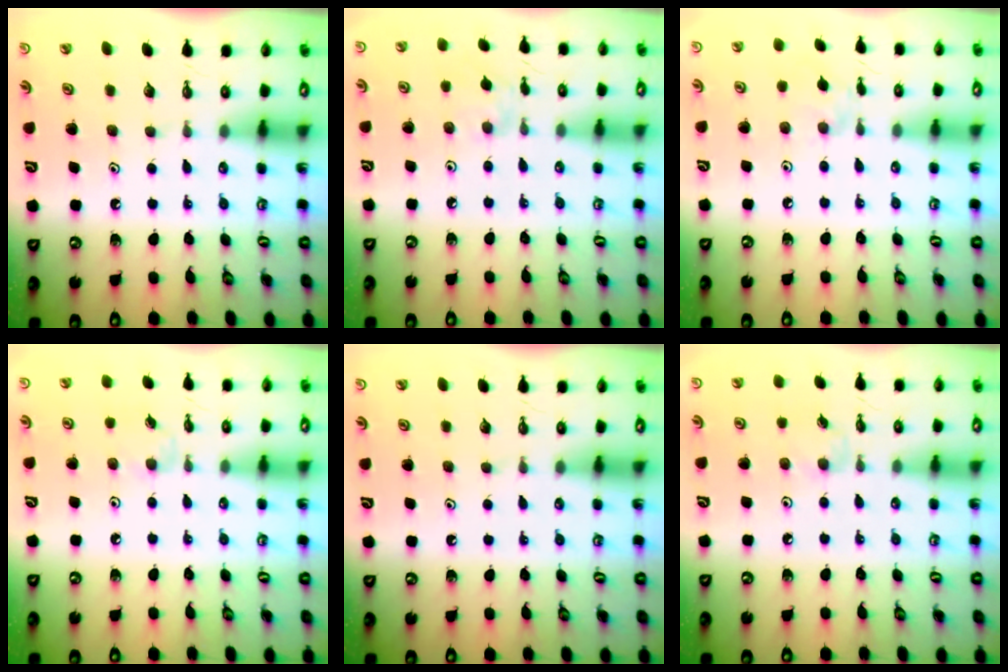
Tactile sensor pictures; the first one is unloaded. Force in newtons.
{"total": 3.0, "press": 2.9, "slide": 0.6}
{"total": 2.4, "press": 2.4, "slide": 0.4}
{"total": 2.9, "press": 2.8, "slide": 0.5}
{"total": 0.0}
{"total": 2.4, "press": 2.4, "slide": 0.5}